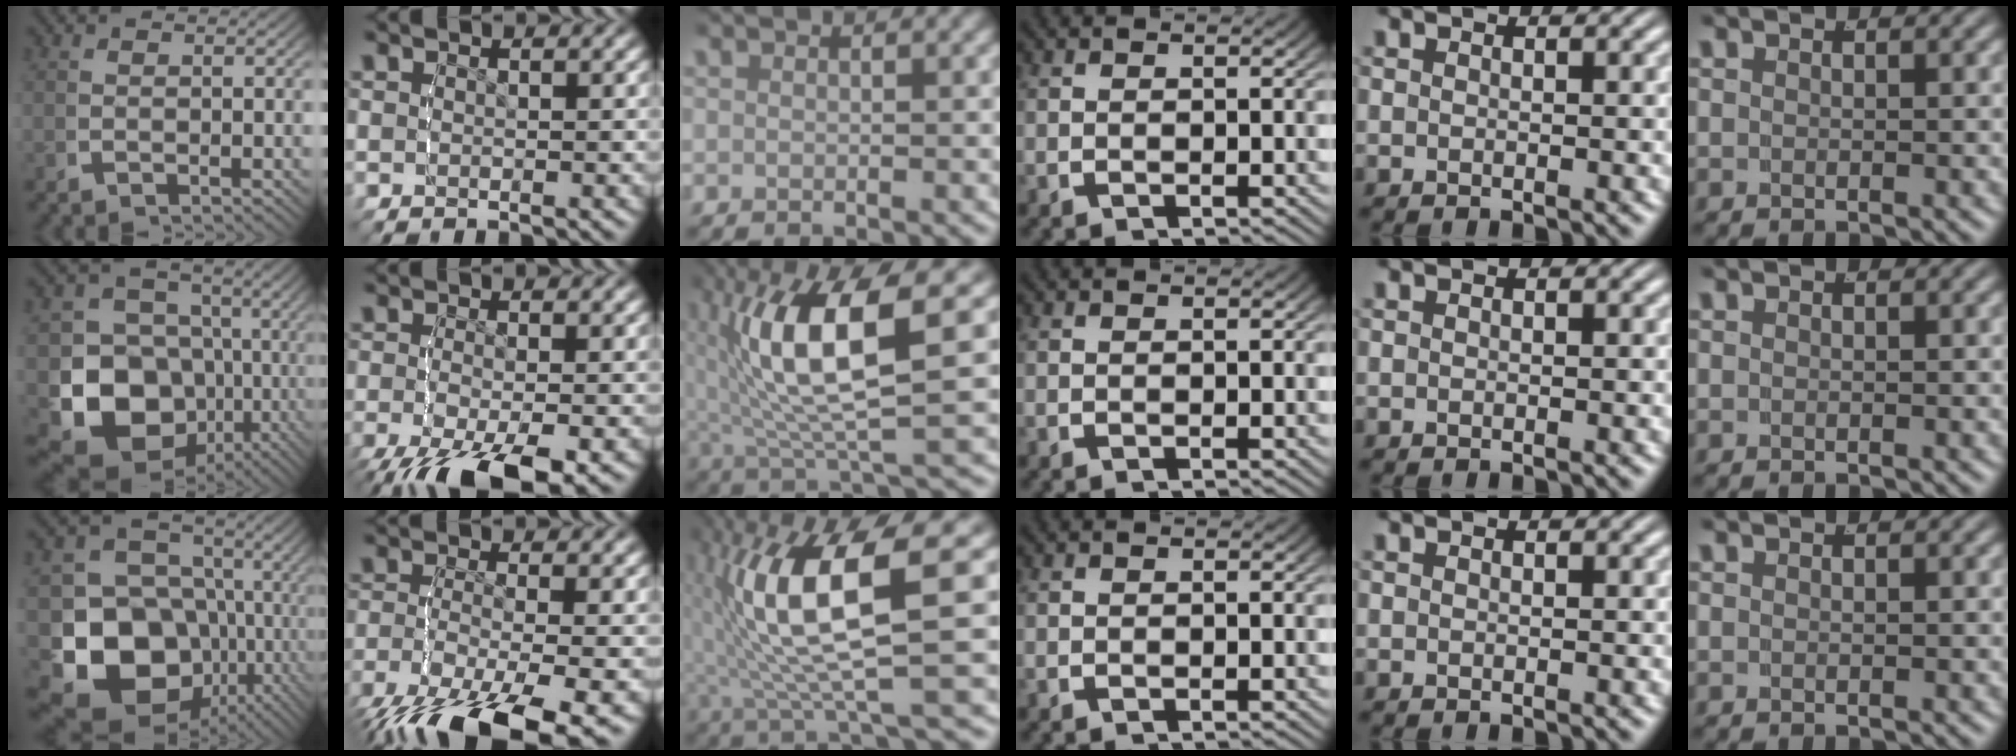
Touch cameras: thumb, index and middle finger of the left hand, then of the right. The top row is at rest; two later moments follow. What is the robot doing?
{"motion": "lift_and_place", "object": "bandage"}